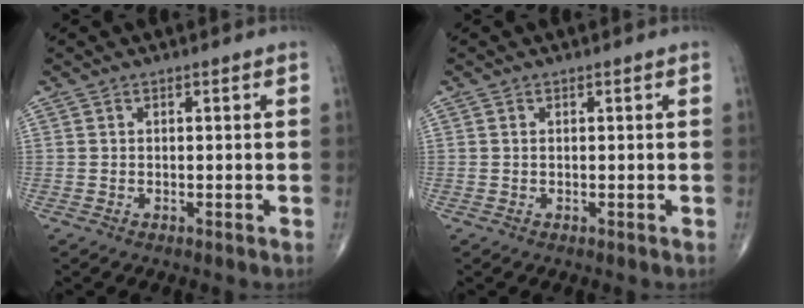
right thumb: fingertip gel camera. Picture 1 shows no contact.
{"total": 0.0}